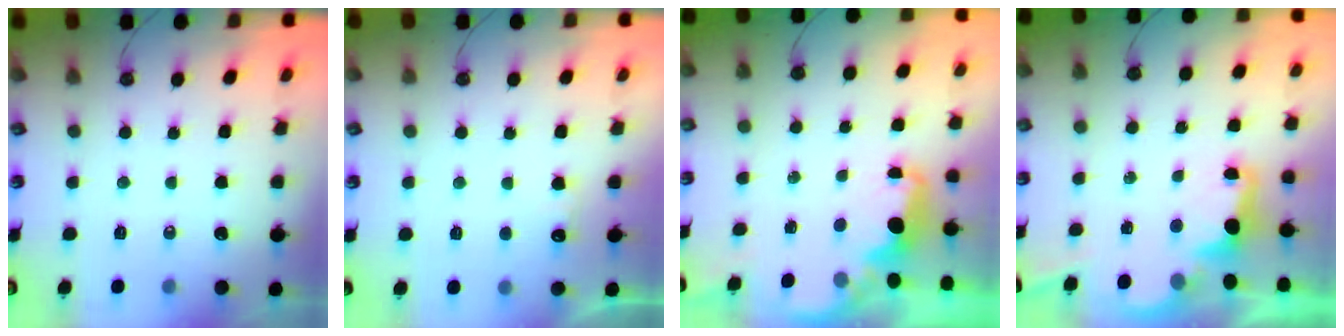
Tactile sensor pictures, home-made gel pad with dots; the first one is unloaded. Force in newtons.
{"total": 6.3, "press": 6.2, "slide": 1.3}
{"total": 2.1, "press": 2.0, "slide": 0.7}
{"total": 2.7, "press": 2.5, "slide": 0.8}